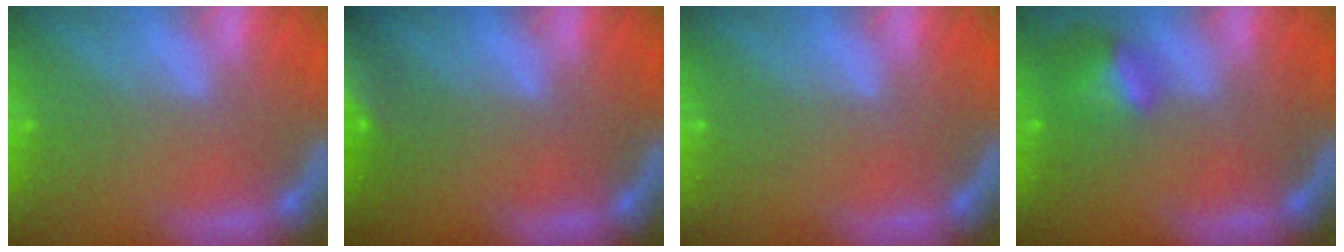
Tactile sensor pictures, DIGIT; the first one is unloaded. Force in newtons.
{"total": 8.5}
{"total": 0.0}
{"total": 2.9}